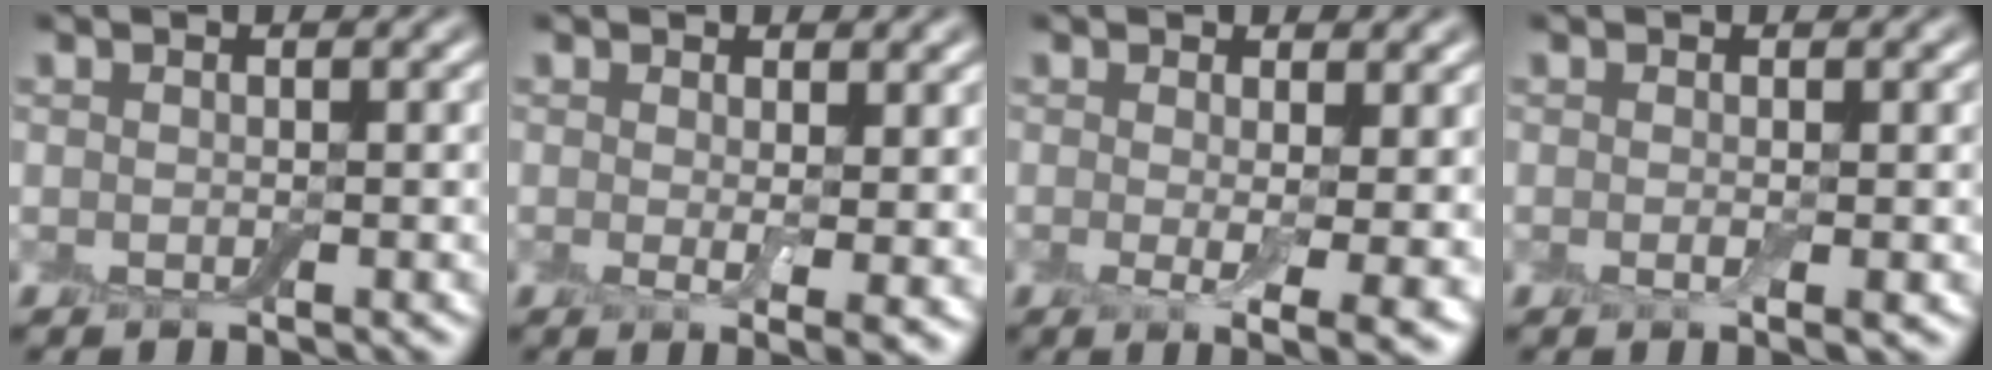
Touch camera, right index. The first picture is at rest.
{"total": 2.8, "force": [0.5, 0.6, 2.7], "torque": [-0.038, -0.016, 0.011]}
{"total": 4.5, "force": [0.0, 1.0, 4.4], "torque": [-0.066, -0.017, 0.003]}
{"total": 1.2, "force": [-0.1, 0.1, 1.1], "torque": [-0.021, -0.006, -0.004]}